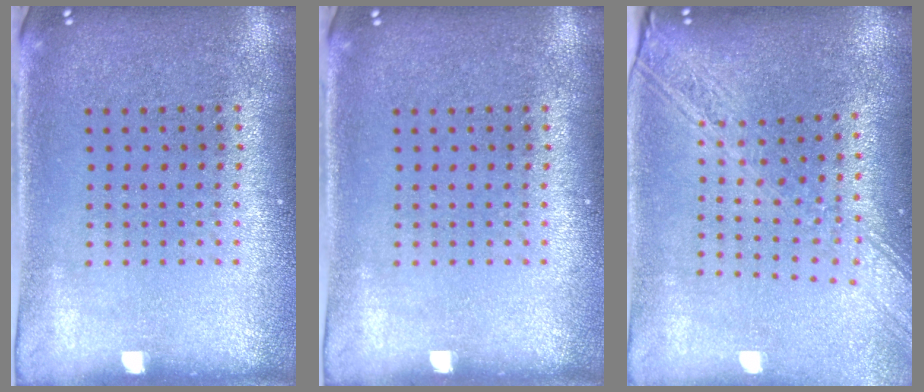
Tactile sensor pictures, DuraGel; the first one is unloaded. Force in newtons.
{"total": 0.0}
{"total": 2.5, "press": 2.0, "slide": 1.4}